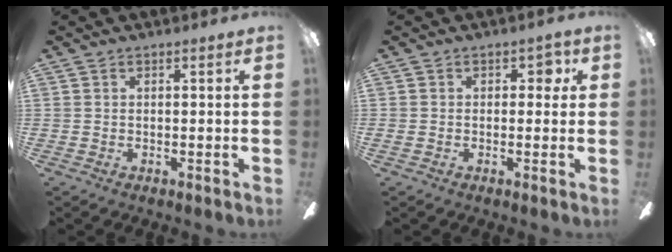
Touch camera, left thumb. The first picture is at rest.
{"total": 3.0, "force": [0.3, 2.1, 2.1], "torque": [-0.027, 0.007, 0.000]}